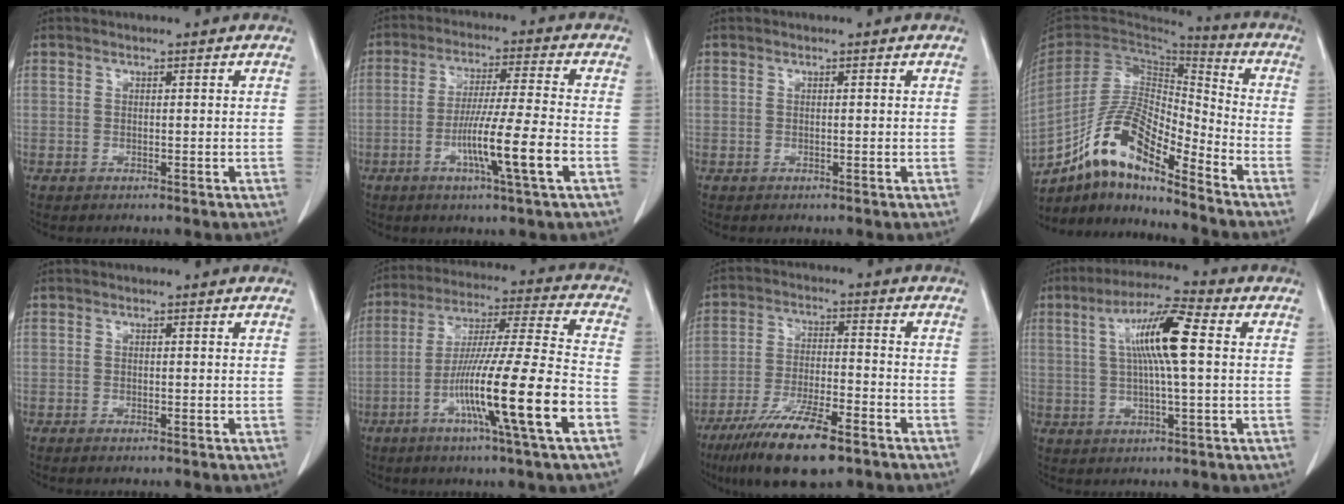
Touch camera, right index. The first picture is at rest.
{"total": 10.6, "force": [-3.7, -0.8, 9.9], "torque": [-0.179, -0.011, -0.067]}
{"total": 0.0}
{"total": 14.3, "force": [-10.7, 3.0, 9.0], "torque": [-0.179, 0.017, -0.196]}
{"total": 0.6, "force": [-0.4, 0.0, 0.4], "torque": [-0.011, -0.002, -0.007]}
{"total": 17.7, "force": [-6.8, -1.0, 16.2], "torque": [-0.296, -0.016, -0.122]}
{"total": 13.2, "force": [-8.8, 2.5, 9.5], "torque": [-0.175, -0.025, -0.153]}
{"total": 10.3, "force": [1.9, 0.8, 10.1], "torque": [-0.188, 0.013, 0.029]}